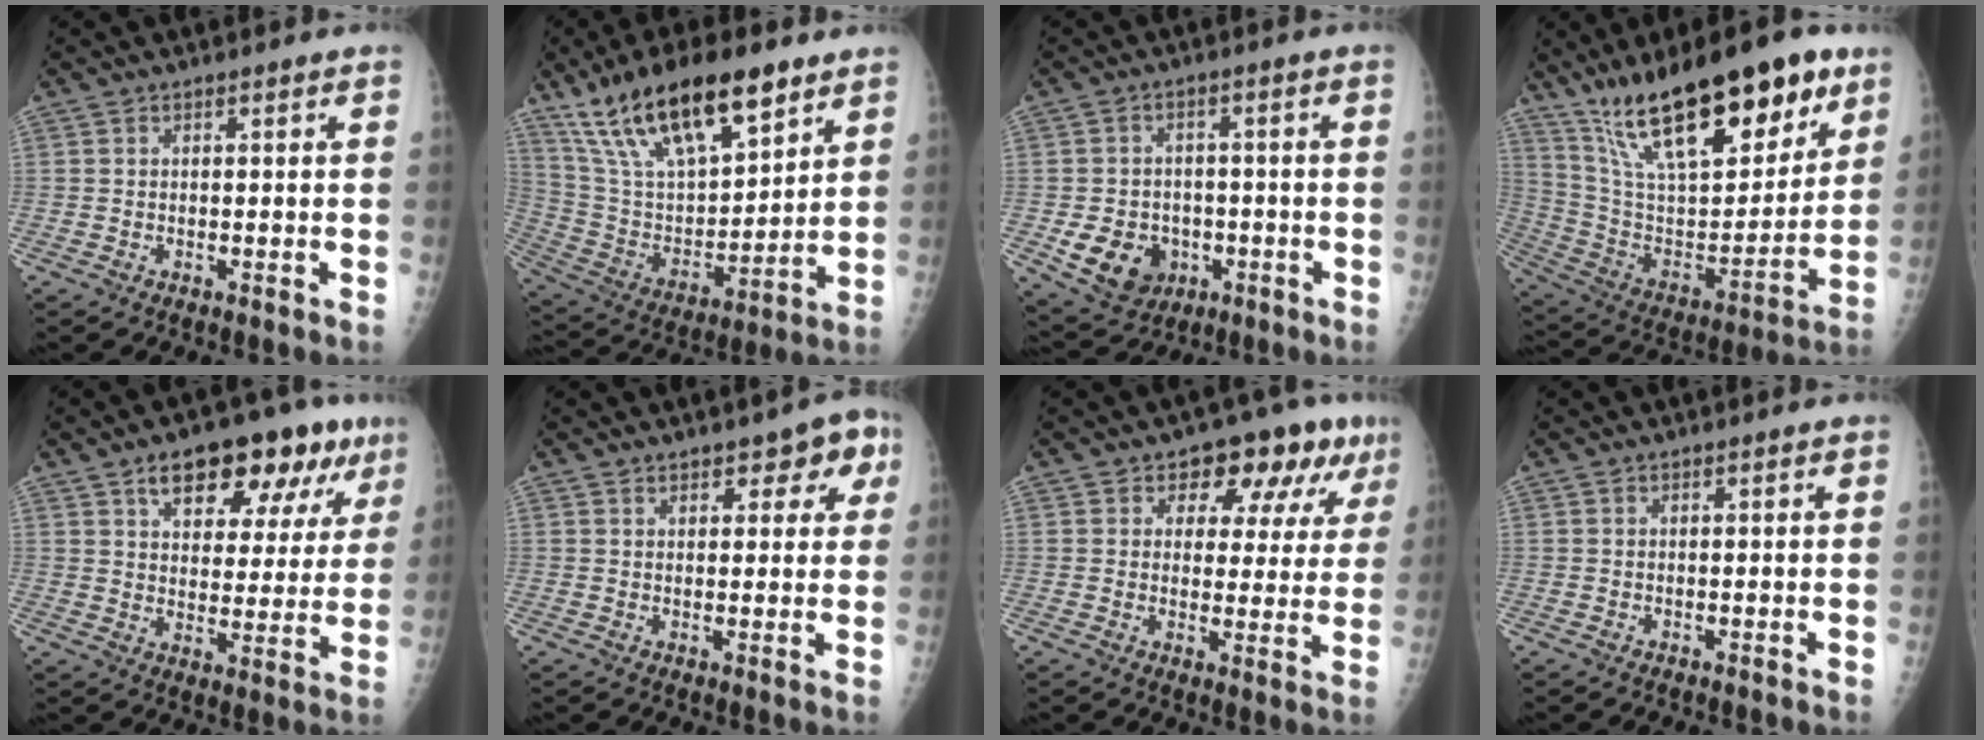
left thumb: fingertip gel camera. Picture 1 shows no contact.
{"total": 23.3, "force": [14.9, 8.6, 15.8], "torque": [-0.262, -0.040, 0.278]}
{"total": 10.0, "force": [-3.0, 8.2, 4.8], "torque": [-0.057, 0.013, -0.034]}
{"total": 29.4, "force": [18.4, 10.6, 20.3], "torque": [-0.300, -0.042, 0.316]}
{"total": 18.0, "force": [10.1, 8.7, 12.1], "torque": [-0.123, -0.011, 0.145]}
{"total": 6.1, "force": [3.2, 3.1, 4.1], "torque": [-0.013, -0.007, 0.032]}
{"total": 11.8, "force": [6.3, 6.9, 7.2], "torque": [-0.036, -0.015, 0.076]}
{"total": 0.0}